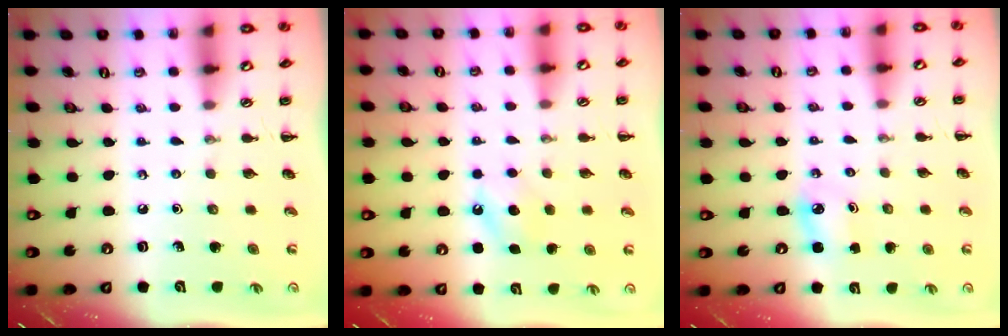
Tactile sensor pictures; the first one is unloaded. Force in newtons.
{"total": 7.2, "press": 7.0, "slide": 1.9}
{"total": 3.2, "press": 3.1, "slide": 0.7}